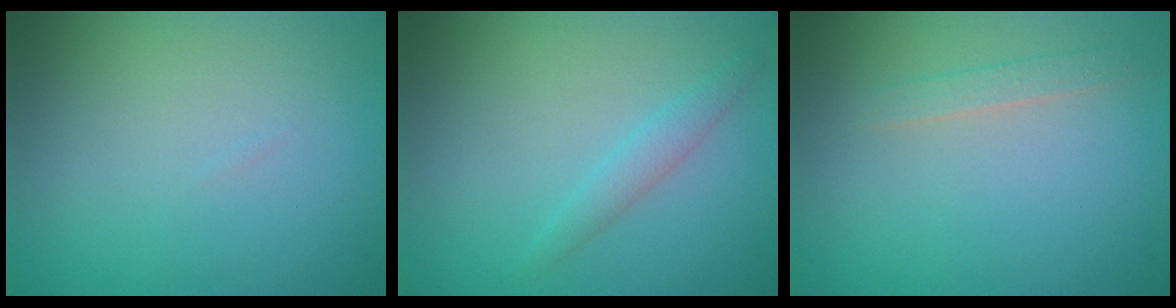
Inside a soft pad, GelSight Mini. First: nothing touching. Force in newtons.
{"total": 1.4, "press": 1.4, "slide": 0.1}
{"total": 1.1, "press": 1.1, "slide": 0.1}